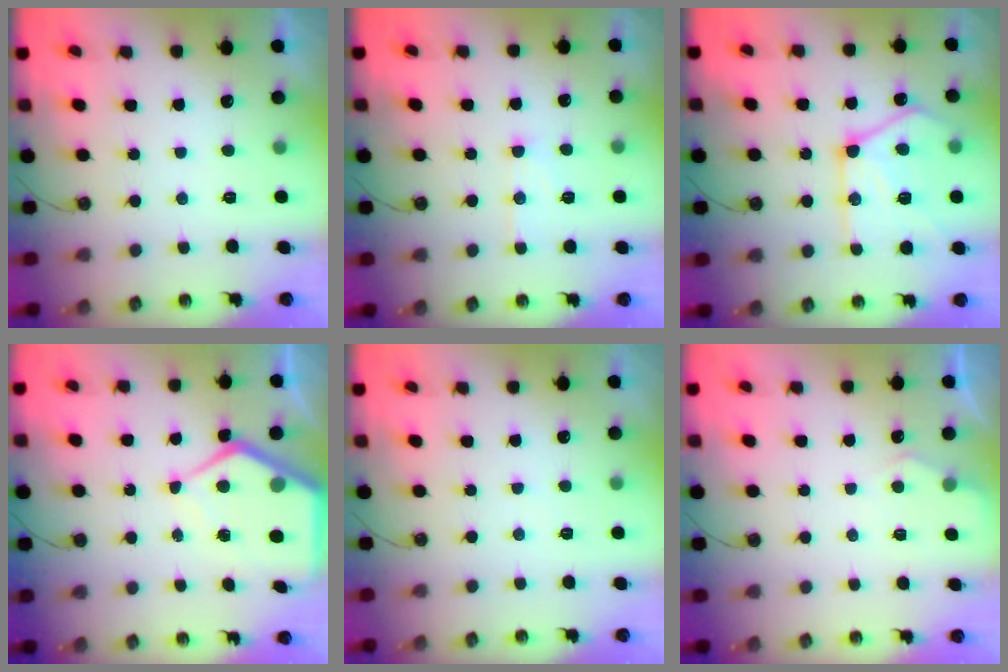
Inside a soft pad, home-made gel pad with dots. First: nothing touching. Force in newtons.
{"total": 7.1, "press": 7.1, "slide": 0.6}
{"total": 18.0, "press": 18.0, "slide": 1.3}
{"total": 9.7, "press": 9.7, "slide": 0.9}
{"total": 2.8, "press": 2.7, "slide": 0.5}
{"total": 3.8, "press": 3.8, "slide": 0.4}